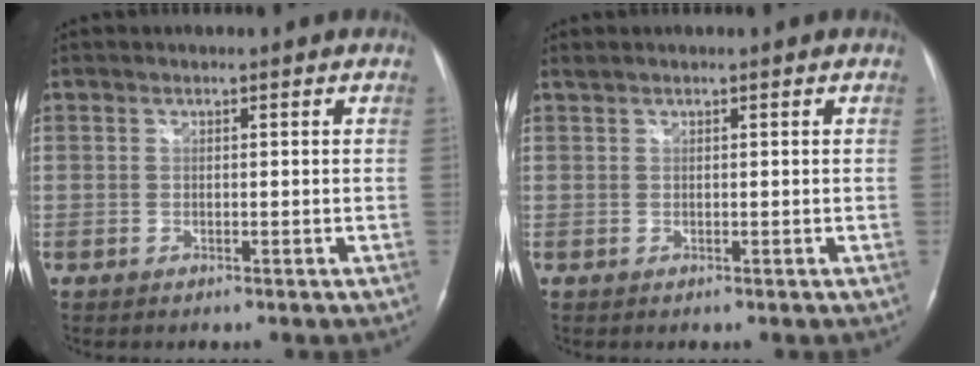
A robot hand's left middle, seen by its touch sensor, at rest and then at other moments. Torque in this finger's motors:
{"motor_torque": [0.13, -0.02, -0.06, 0.01]}